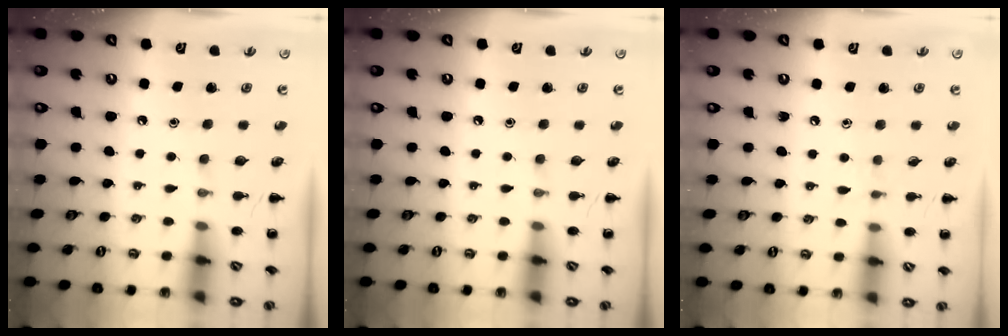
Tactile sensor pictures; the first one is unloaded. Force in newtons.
{"total": 0.0}
{"total": 2.9, "press": 2.6, "slide": 1.2}